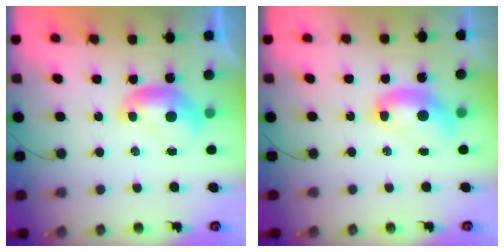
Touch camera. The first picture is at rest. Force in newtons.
{"total": 2.7, "press": 2.7, "slide": 0.1}